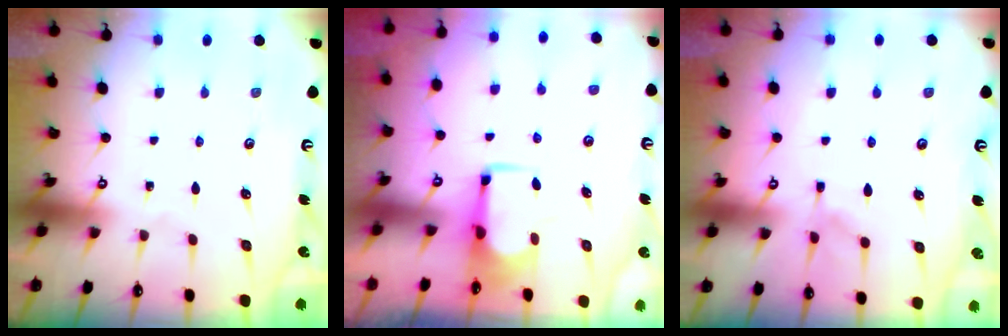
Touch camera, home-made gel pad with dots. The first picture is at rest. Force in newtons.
{"total": 1.9, "press": 1.6, "slide": 1.0}
{"total": 3.7, "press": 3.7, "slide": 0.4}